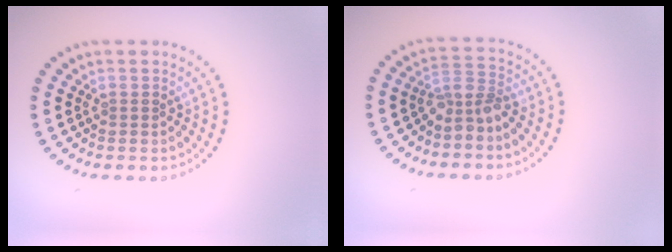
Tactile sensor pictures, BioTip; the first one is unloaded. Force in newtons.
{"total": 2.5, "press": 1.9, "slide": 1.6}